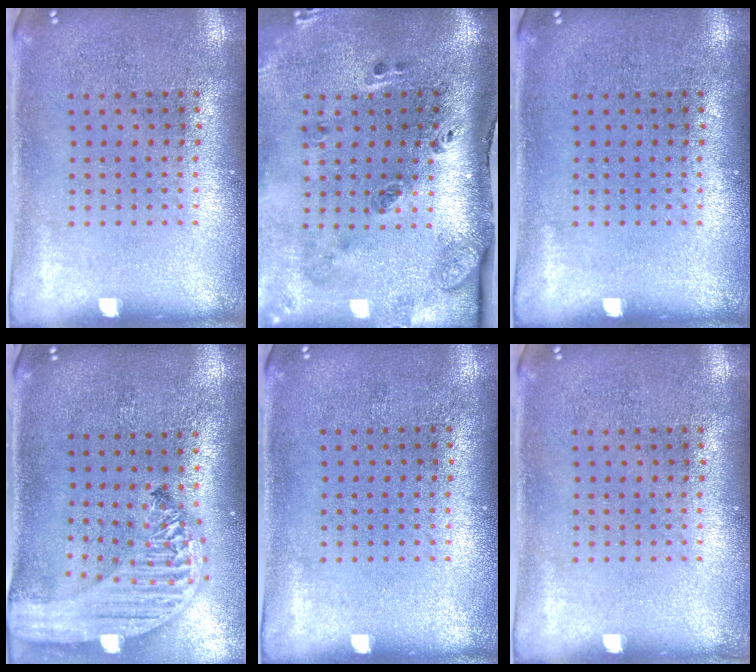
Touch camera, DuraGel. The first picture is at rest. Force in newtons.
{"total": 3.3, "press": 2.0, "slide": 2.6}
{"total": 0.0}
{"total": 3.2, "press": 2.5, "slide": 2.0}
{"total": 0.0}
{"total": 0.0}